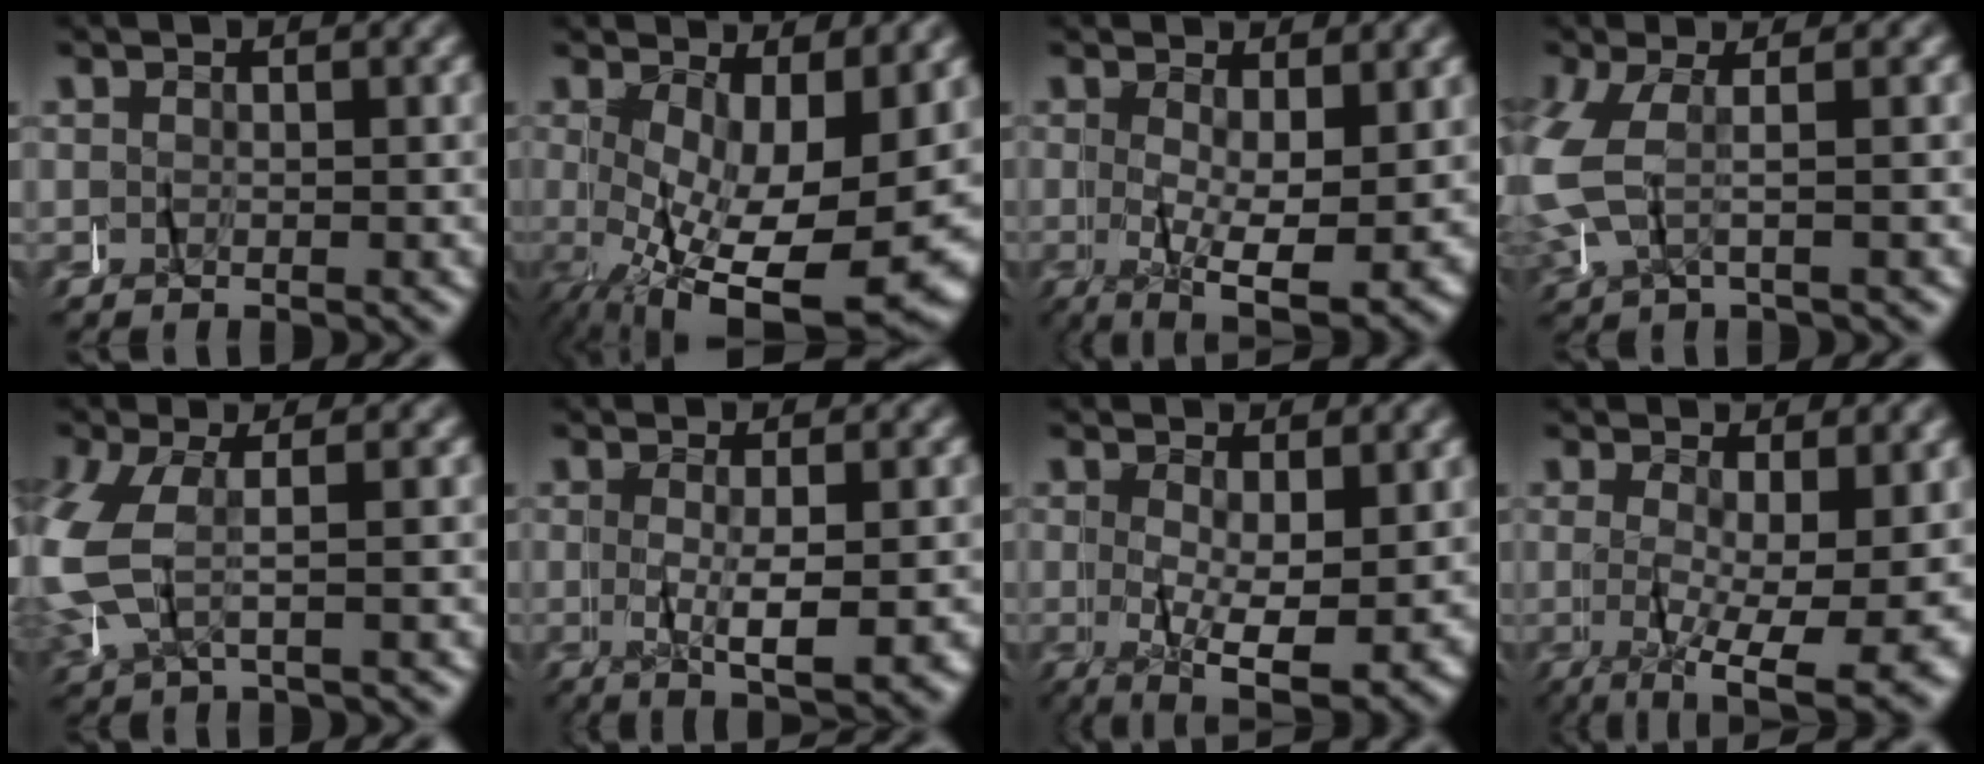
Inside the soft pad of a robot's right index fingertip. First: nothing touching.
{"total": 12.3, "force": [-4.2, 4.4, 10.7], "torque": [-0.164, -0.052, -0.036]}
{"total": 7.2, "force": [-1.2, 2.6, 6.6], "torque": [-0.096, -0.026, -0.011]}
{"total": 3.5, "force": [-0.2, 2.0, 2.8], "torque": [-0.096, 0.000, -0.002]}
{"total": 4.7, "force": [-0.2, 2.9, 3.7], "torque": [-0.118, -0.002, -0.001]}
{"total": 4.8, "force": [-1.1, 0.5, 4.6], "torque": [-0.073, -0.004, -0.014]}
{"total": 7.1, "force": [-1.2, 2.7, 6.5], "torque": [-0.093, -0.025, -0.012]}
{"total": 7.2, "force": [-2.3, 1.8, 6.5], "torque": [-0.089, -0.025, -0.030]}